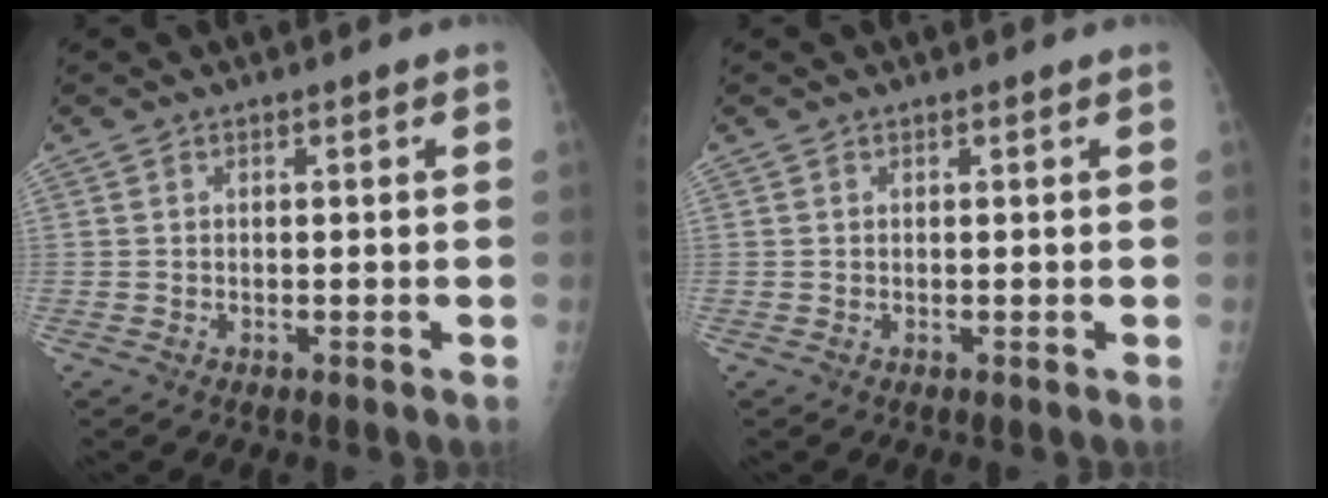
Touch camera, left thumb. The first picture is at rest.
{"total": 0.0}